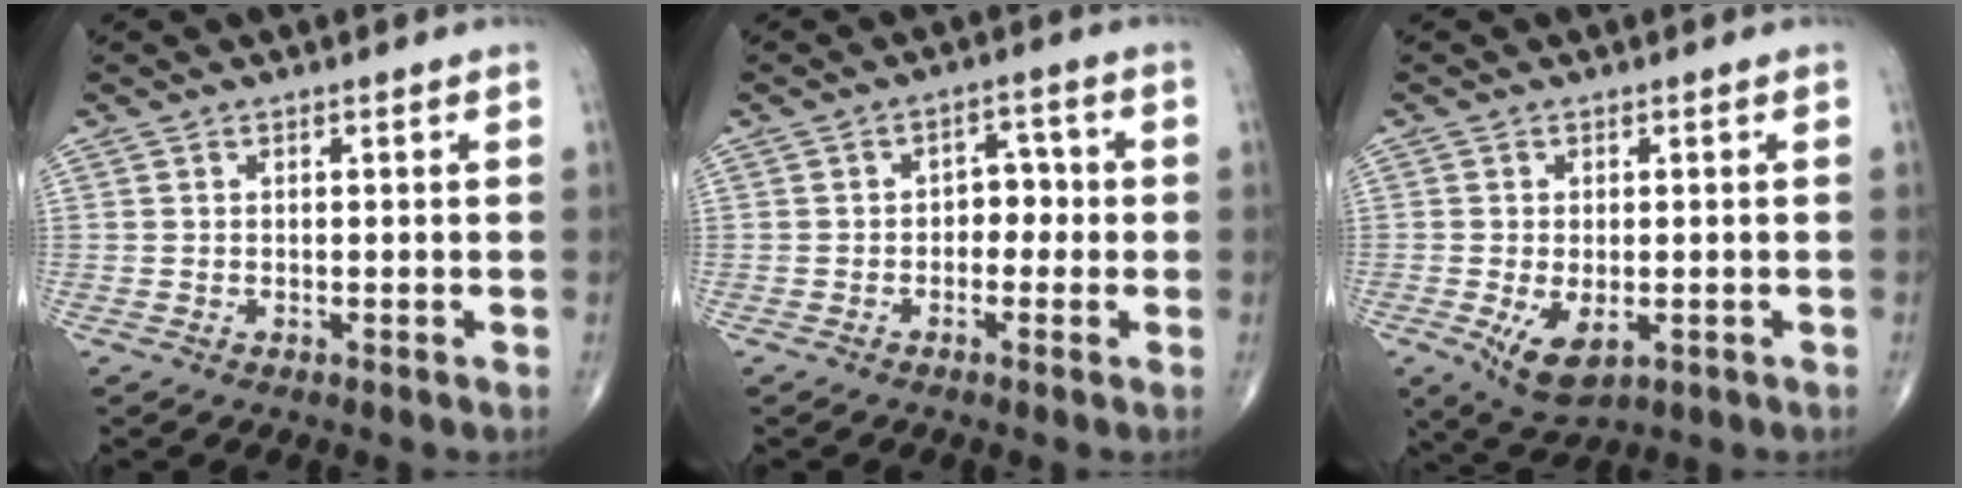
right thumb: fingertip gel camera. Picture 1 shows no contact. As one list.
[{"total": 4.2, "force": [-0.6, 3.1, 2.9], "torque": [-0.013, 0.017, -0.017]}, {"total": 6.2, "force": [-1.7, 3.1, 5.0], "torque": [-0.088, -0.013, -0.019]}]